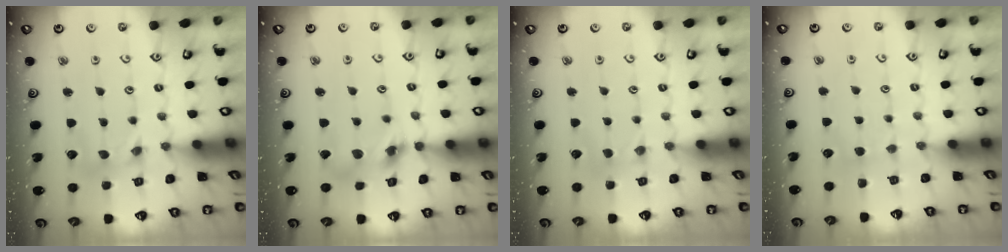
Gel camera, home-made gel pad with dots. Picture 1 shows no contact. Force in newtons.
{"total": 10.0, "press": 9.9, "slide": 1.2}
{"total": 1.6, "press": 1.5, "slide": 0.3}
{"total": 2.7, "press": 2.6, "slide": 0.4}